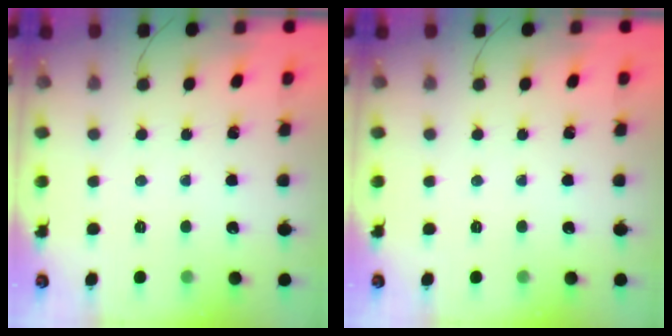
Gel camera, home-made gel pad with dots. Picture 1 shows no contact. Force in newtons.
{"total": 0.0}